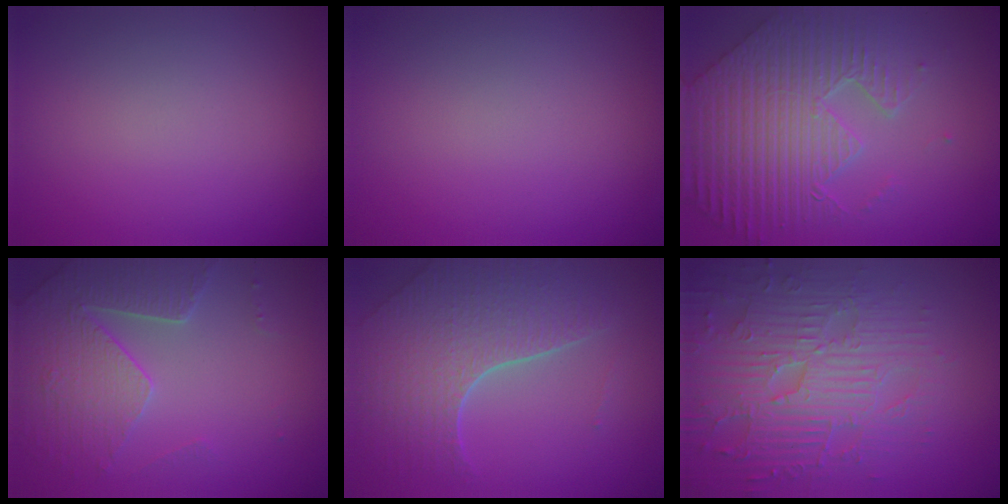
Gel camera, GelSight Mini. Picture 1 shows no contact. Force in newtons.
{"total": 0.0}
{"total": 9.2, "press": 6.5, "slide": 6.5}
{"total": 4.1, "press": 4.0, "slide": 1.0}
{"total": 6.8, "press": 4.9, "slide": 4.7}
{"total": 7.4, "press": 5.8, "slide": 4.5}